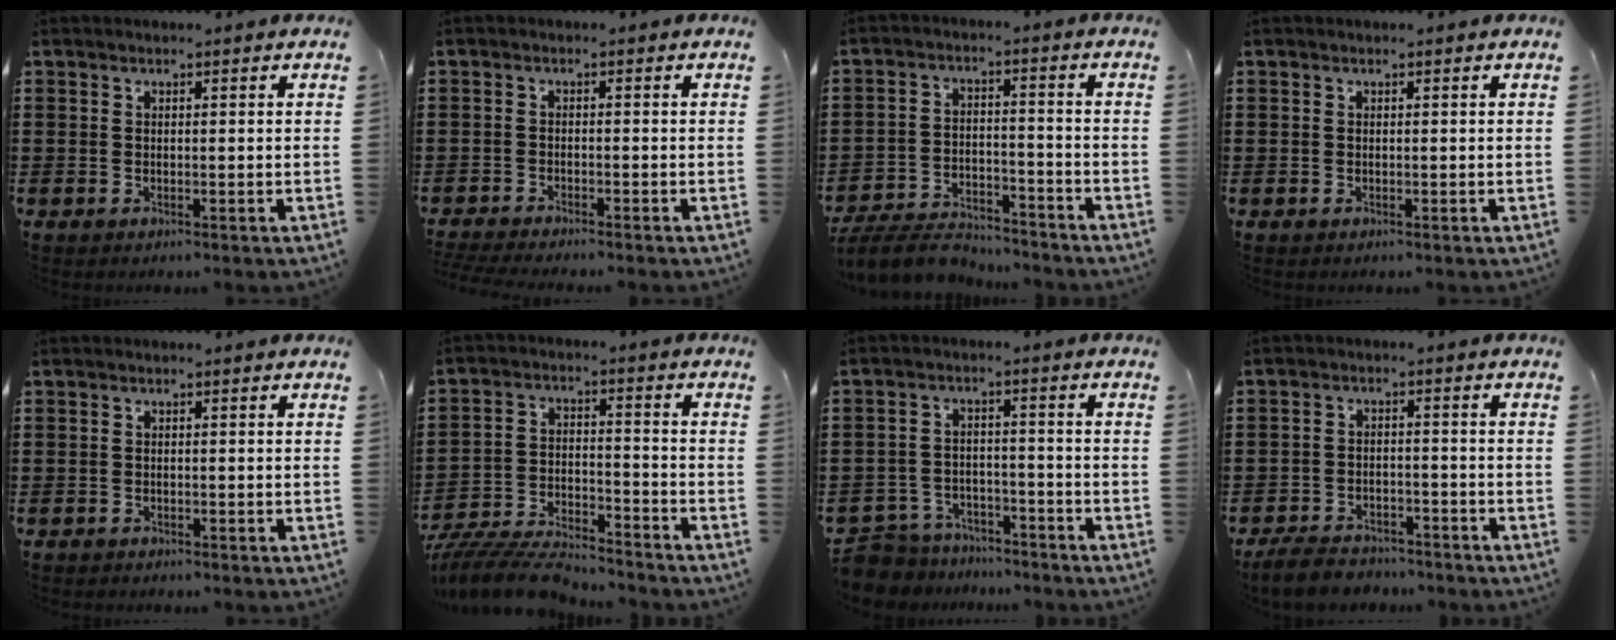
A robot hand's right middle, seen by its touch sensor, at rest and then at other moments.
{"total": 2.1, "force": [-2.0, -0.1, 0.5], "torque": [-0.016, -0.002, -0.044]}
{"total": 6.8, "force": [-6.4, 1.4, 1.6], "torque": [-0.032, 0.011, -0.125]}
{"total": 0.0}
{"total": 0.6, "force": [-0.6, 0.2, -0.1], "torque": [0.001, 0.002, -0.013]}
{"total": 8.6, "force": [-8.3, 1.0, 1.9], "torque": [-0.035, 0.017, -0.161]}
{"total": 5.4, "force": [-5.3, 1.1, 0.0], "torque": [-0.017, 0.008, -0.114]}
{"total": 4.5, "force": [-4.3, 1.1, 0.7], "torque": [-0.028, 0.003, -0.092]}